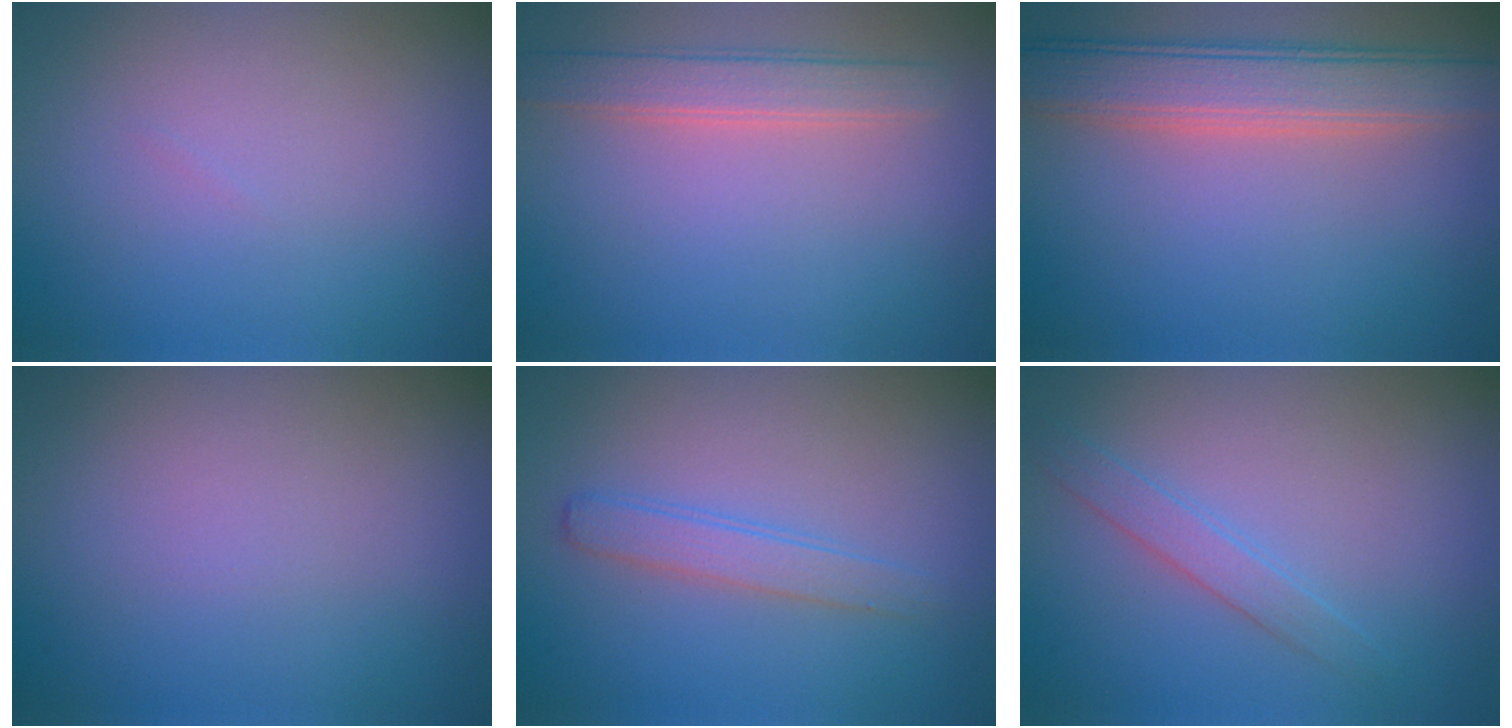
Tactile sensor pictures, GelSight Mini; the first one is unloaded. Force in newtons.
{"total": 2.7, "press": 2.7, "slide": 0.5}
{"total": 5.4, "press": 5.4, "slide": 0.7}
{"total": 0.0}
{"total": 2.0, "press": 2.0, "slide": 0.0}
{"total": 1.7, "press": 1.7, "slide": 0.1}